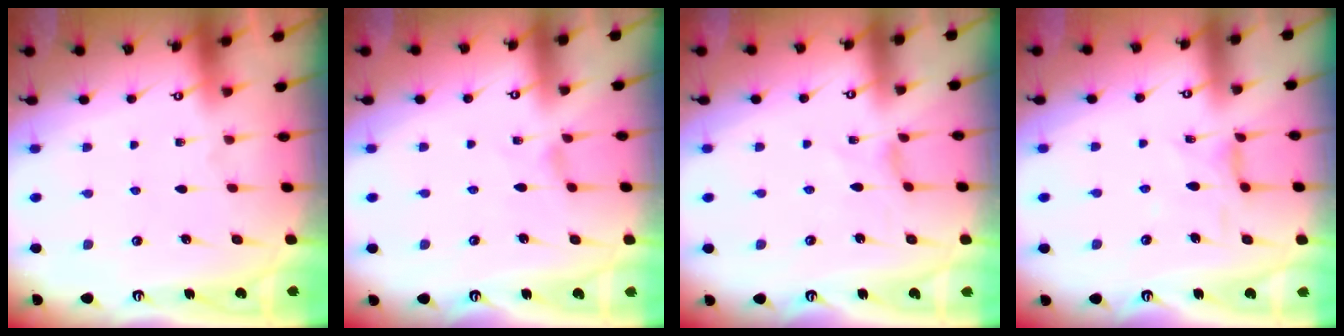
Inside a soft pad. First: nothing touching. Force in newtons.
{"total": 0.0}
{"total": 0.0}
{"total": 3.9, "press": 3.8, "slide": 0.7}